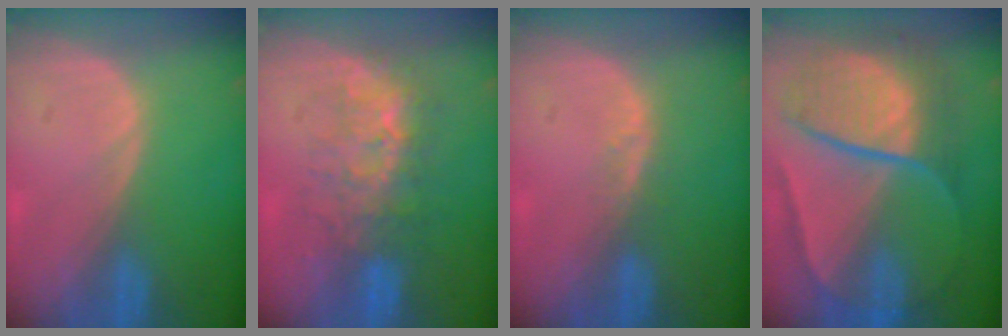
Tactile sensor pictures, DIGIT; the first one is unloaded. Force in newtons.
{"total": 7.6, "press": 7.3, "slide": 2.3}
{"total": 1.9, "press": 1.4, "slide": 1.3}
{"total": 10.8, "press": 10.8, "slide": 1.1}